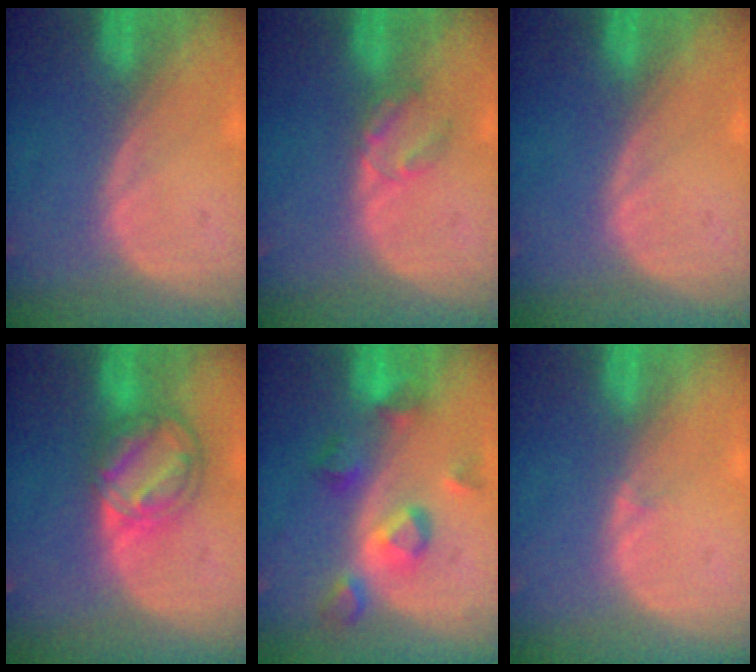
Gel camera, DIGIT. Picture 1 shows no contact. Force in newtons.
{"total": 2.8, "press": 2.8, "slide": 0.3}
{"total": 0.0}
{"total": 8.2, "press": 7.0, "slide": 4.1}
{"total": 6.6, "press": 6.6, "slide": 0.7}
{"total": 0.9, "press": 0.5, "slide": 0.7}